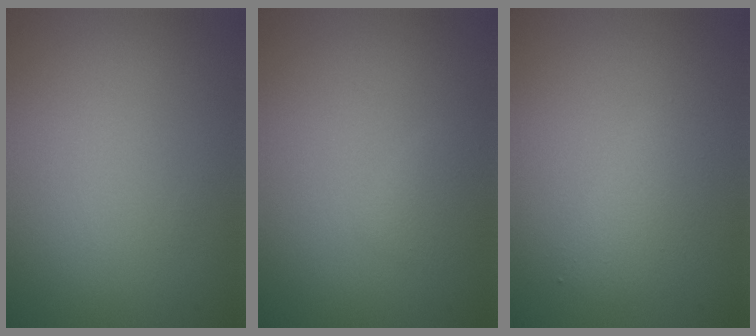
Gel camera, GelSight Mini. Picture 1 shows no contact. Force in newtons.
{"total": 0.9, "press": 0.9, "slide": 0.0}
{"total": 2.0, "press": 2.0, "slide": 0.1}